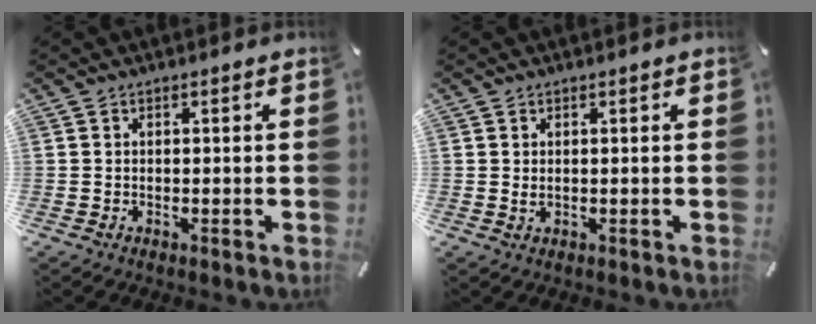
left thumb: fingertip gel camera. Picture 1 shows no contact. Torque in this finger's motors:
{"motor_torque": [0.06, -0.17, 0.21, -0.26, 0.00]}